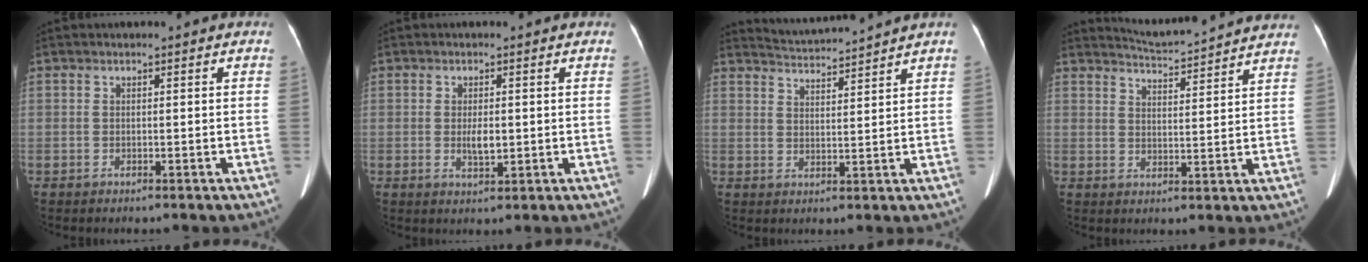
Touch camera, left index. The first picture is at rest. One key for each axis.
{"total": 2.6, "fx": -0.1, "fy": 0.9, "fz": 2.4, "tx": -0.045, "ty": -0.005, "tz": 0.000}
{"total": 6.0, "fx": 5.8, "fy": -1.4, "fz": 0.5, "tx": -0.020, "ty": 0.004, "tz": 0.096}
{"total": 10.0, "fx": 9.8, "fy": -0.4, "fz": 2.0, "tx": -0.044, "ty": 0.011, "tz": 0.130}